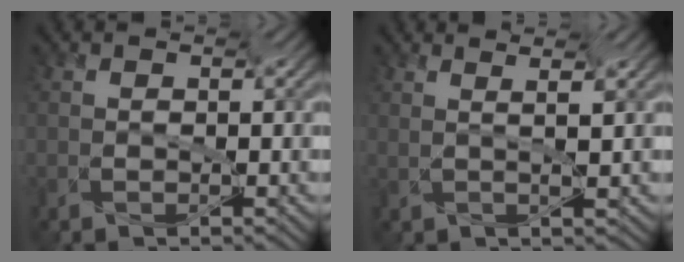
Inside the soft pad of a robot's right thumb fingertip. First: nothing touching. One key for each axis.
{"total": 2.9, "fx": 2.6, "fy": -0.6, "fz": 1.2, "tx": -0.006, "ty": -0.004, "tz": 0.047}